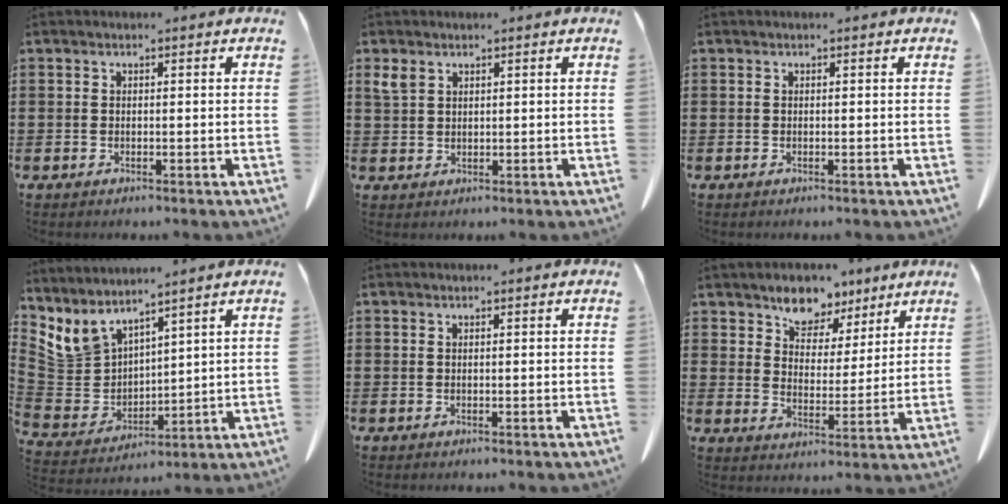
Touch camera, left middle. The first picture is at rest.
{"total": 2.4, "force": [1.6, 1.4, 1.1], "torque": [-0.028, 0.003, 0.032]}
{"total": 0.0}
{"total": 6.4, "force": [5.2, 3.7, 0.7], "torque": [-0.058, -0.034, 0.102]}
{"total": 0.0}
{"total": 6.6, "force": [5.6, 3.4, 1.1], "torque": [-0.046, -0.025, 0.101]}